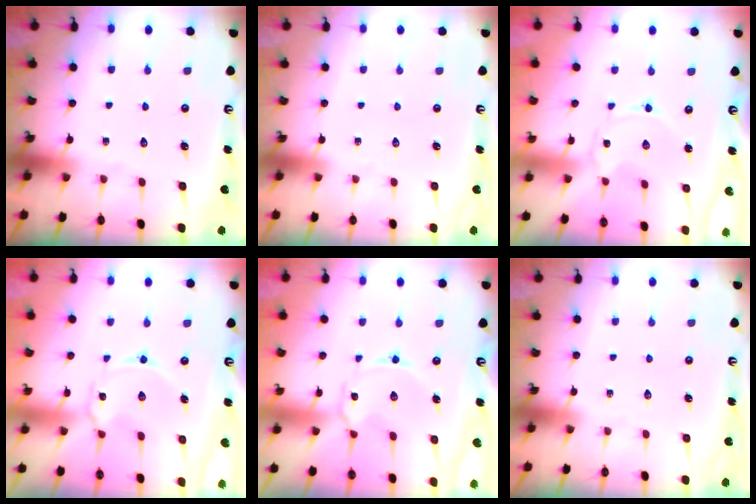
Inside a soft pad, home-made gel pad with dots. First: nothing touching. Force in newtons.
{"total": 0.0}
{"total": 0.0}
{"total": 2.6, "press": 2.5, "slide": 0.3}
{"total": 2.6, "press": 2.5, "slide": 0.3}
{"total": 0.0}